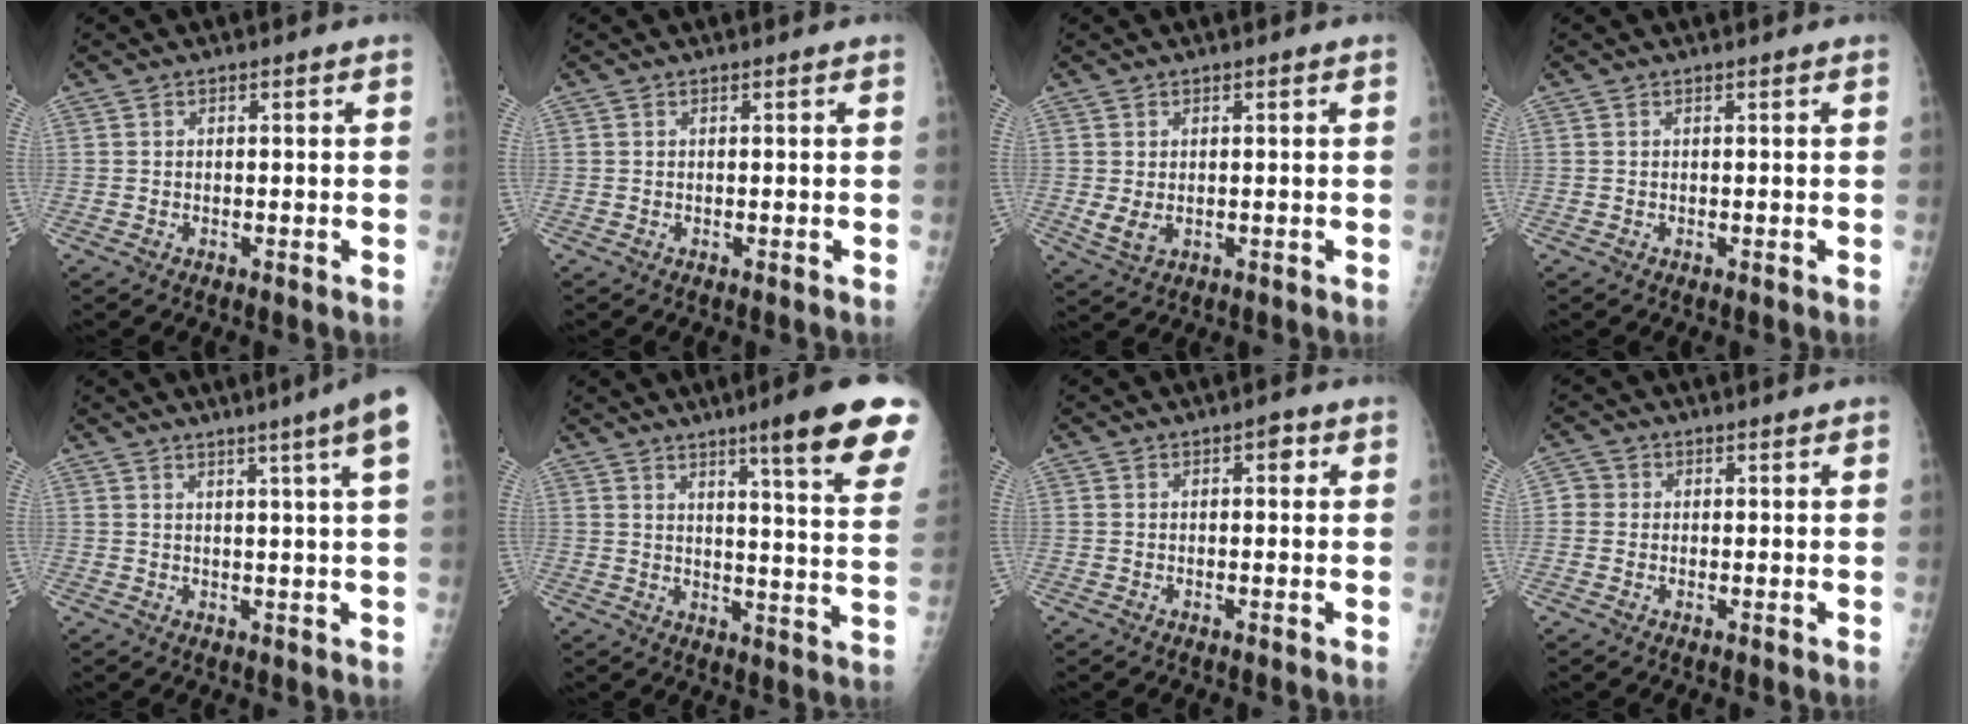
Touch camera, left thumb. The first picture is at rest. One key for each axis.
{"total": 0.0}
{"total": 3.3, "fx": -0.2, "fy": 2.1, "fz": 2.5, "tx": -0.054, "ty": -0.003, "tz": 0.002}
{"total": 0.0}
{"total": 8.2, "fx": 4.4, "fy": -1.1, "fz": 6.8, "tx": -0.089, "ty": -0.007, "tz": 0.048}
{"total": 17.2, "fx": 11.1, "fy": 1.3, "fz": 13.1, "tx": -0.147, "ty": -0.055, "tz": 0.137}
{"total": 1.8, "fx": 0.6, "fy": 1.0, "fz": 1.4, "tx": -0.007, "ty": 0.004, "tz": 0.003}
{"total": 2.3, "fx": 0.3, "fy": 2.2, "fz": 0.6, "tx": 0.007, "ty": 0.003, "tz": 0.000}